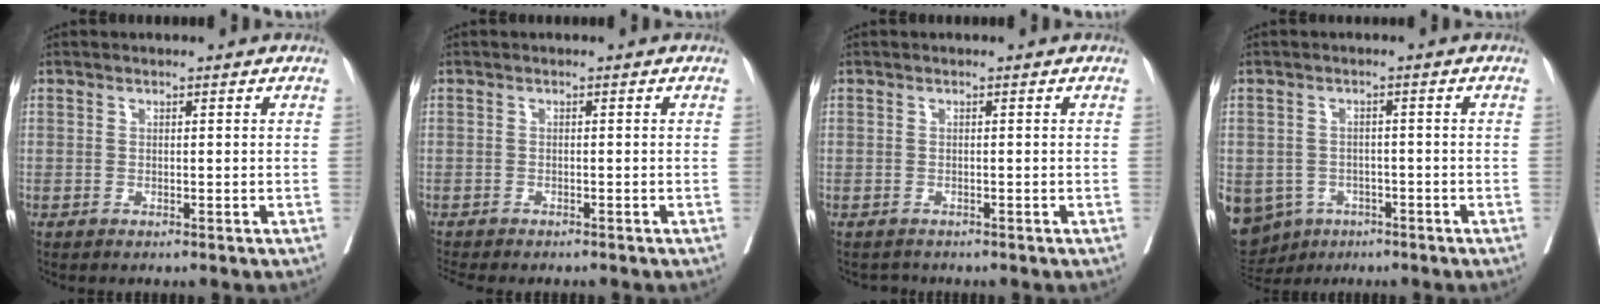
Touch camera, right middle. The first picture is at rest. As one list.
[{"total": 4.9, "force": [-4.3, 1.0, 1.9], "torque": [-0.022, -0.005, -0.064]}, {"total": 1.1, "force": [-1.0, 0.4, -0.2], "torque": [0.001, -0.003, -0.017]}, {"total": 13.6, "force": [-6.6, 11.0, 4.4], "torque": [-0.136, -0.001, -0.085]}]